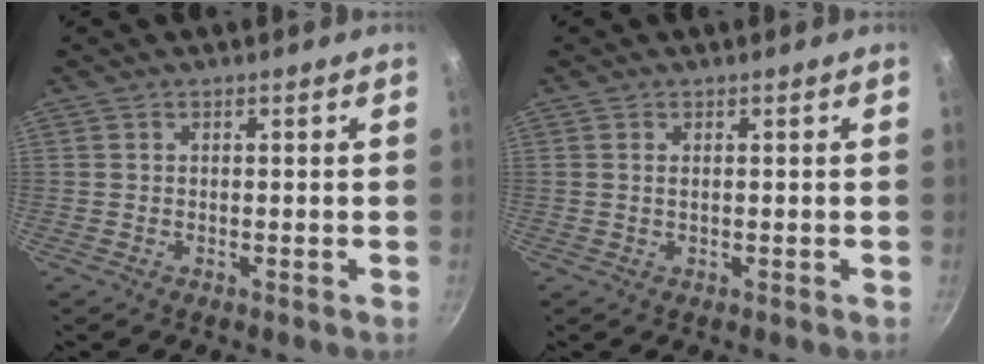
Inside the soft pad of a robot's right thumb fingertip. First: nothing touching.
{"total": 0.7, "force": [0.2, 0.3, 0.6], "torque": [-0.012, 0.000, 0.004]}